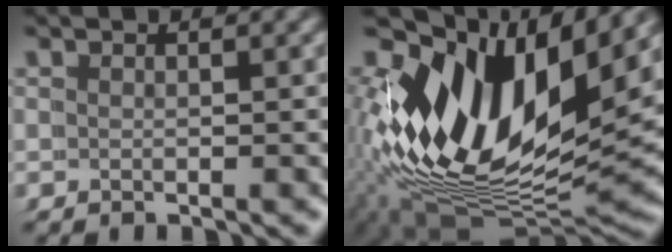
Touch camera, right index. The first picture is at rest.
{"total": 16.1, "force": [1.9, 9.6, 12.8], "torque": [-0.231, -0.022, 0.037]}